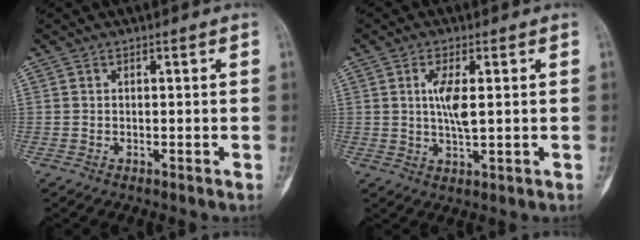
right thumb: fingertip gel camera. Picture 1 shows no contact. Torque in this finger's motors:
{"motor_torque": [0.71, 1.10, 0.84, -0.09, 0.35]}